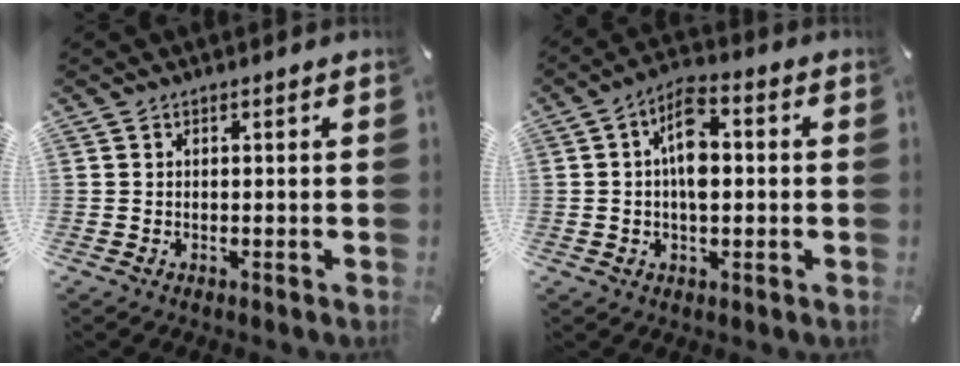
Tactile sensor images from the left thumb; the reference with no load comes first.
{"total": 8.5, "force": [0.4, 4.6, 7.1], "torque": [-0.121, 0.010, 0.005]}